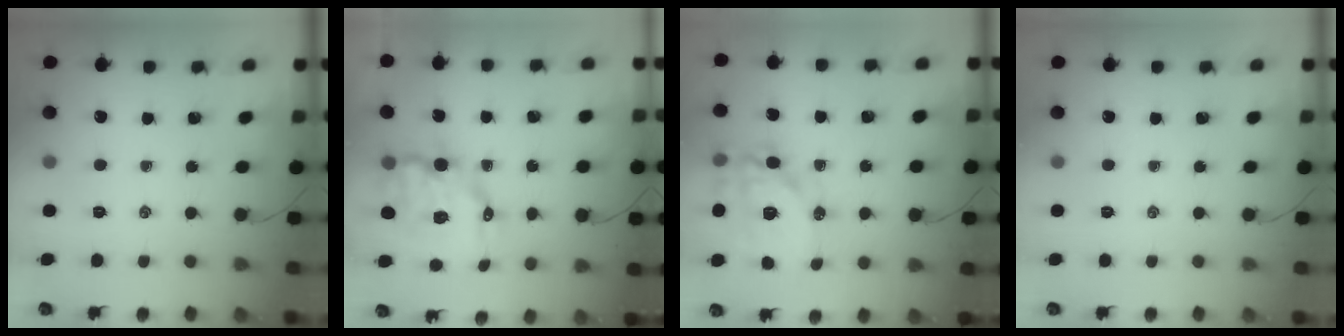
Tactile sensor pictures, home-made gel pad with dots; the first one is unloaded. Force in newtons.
{"total": 10.5, "press": 10.2, "slide": 2.4}
{"total": 15.9, "press": 15.7, "slide": 2.6}
{"total": 0.0}